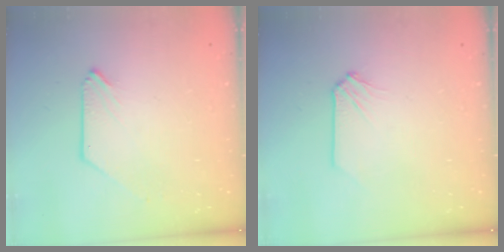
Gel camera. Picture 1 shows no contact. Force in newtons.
{"total": 0.5, "press": 0.5, "slide": 0.0}